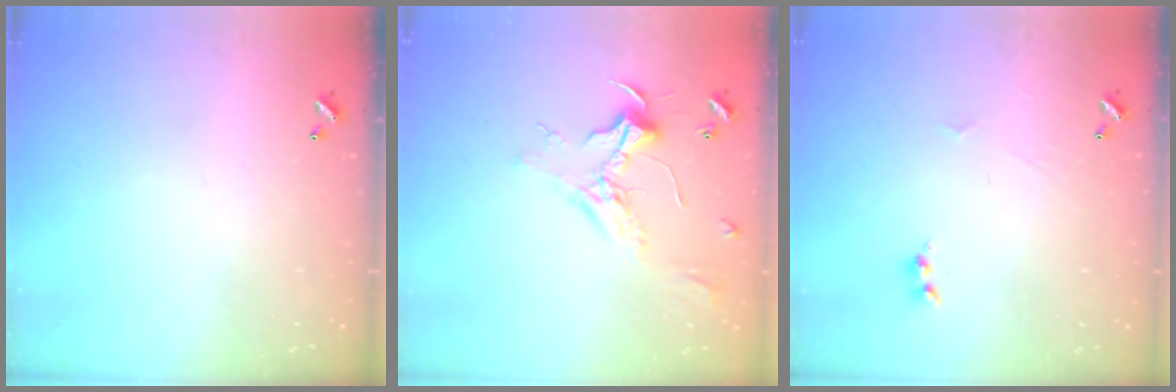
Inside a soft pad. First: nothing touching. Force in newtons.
{"total": 2.4, "press": 2.3, "slide": 0.9}
{"total": 1.6, "press": 1.5, "slide": 0.4}